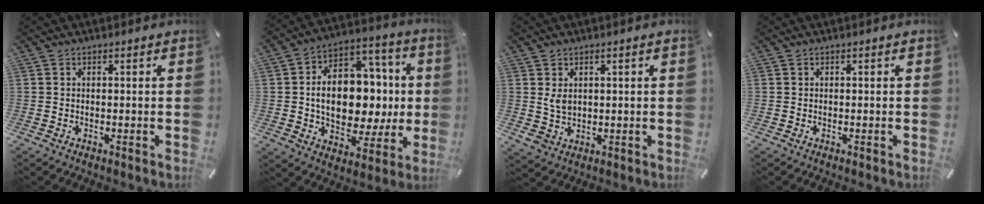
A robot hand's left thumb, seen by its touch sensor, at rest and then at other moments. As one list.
[{"total": 16.4, "force": [-0.6, 12.2, 11.0], "torque": [-0.186, -0.006, 0.000]}, {"total": 4.7, "force": [1.4, 3.9, 2.3], "torque": [-0.053, -0.009, 0.026]}, {"total": 0.0}]